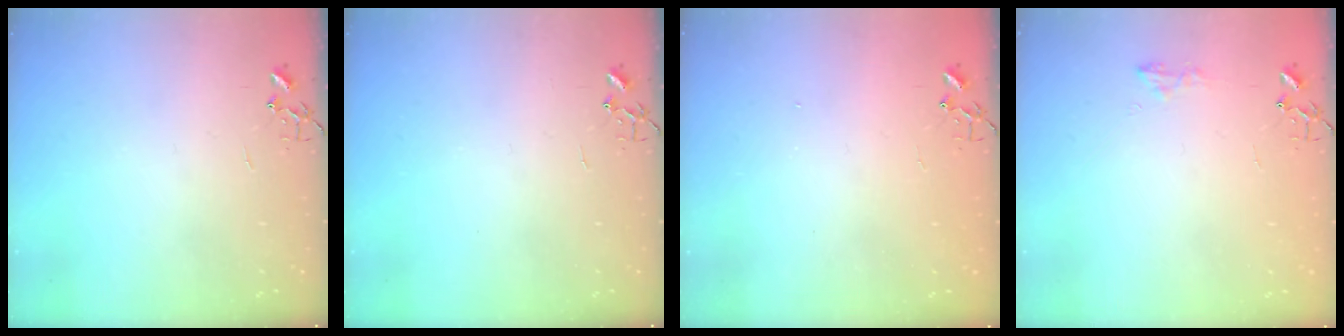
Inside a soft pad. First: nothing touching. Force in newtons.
{"total": 0.0}
{"total": 1.2, "press": 1.2, "slide": 0.1}
{"total": 7.4, "press": 7.3, "slide": 0.6}